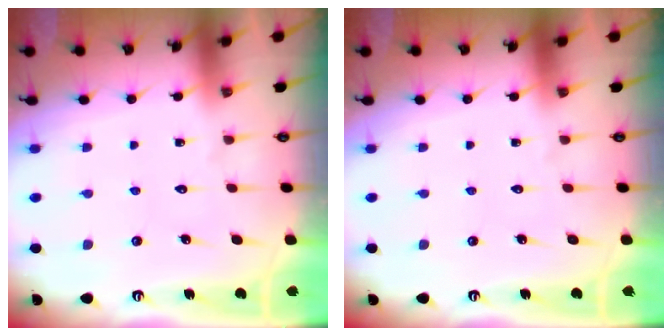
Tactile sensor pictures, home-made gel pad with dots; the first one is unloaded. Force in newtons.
{"total": 0.0}